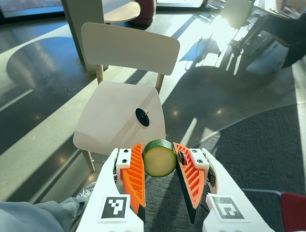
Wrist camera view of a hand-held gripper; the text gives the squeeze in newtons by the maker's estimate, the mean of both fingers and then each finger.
{"total": 9.6, "left": 9.8, "right": 9.5}